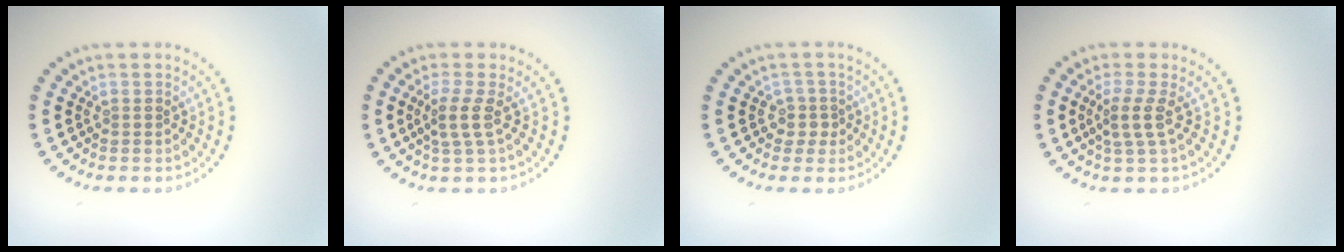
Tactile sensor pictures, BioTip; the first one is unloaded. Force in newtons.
{"total": 2.1, "press": 1.6, "slide": 1.4}
{"total": 1.7, "press": 1.2, "slide": 1.1}
{"total": 2.3, "press": 1.6, "slide": 1.6}